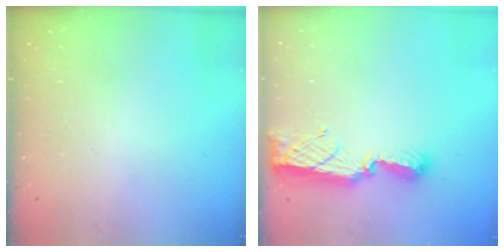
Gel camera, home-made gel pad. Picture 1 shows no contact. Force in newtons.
{"total": 10.8, "press": 10.5, "slide": 2.5}